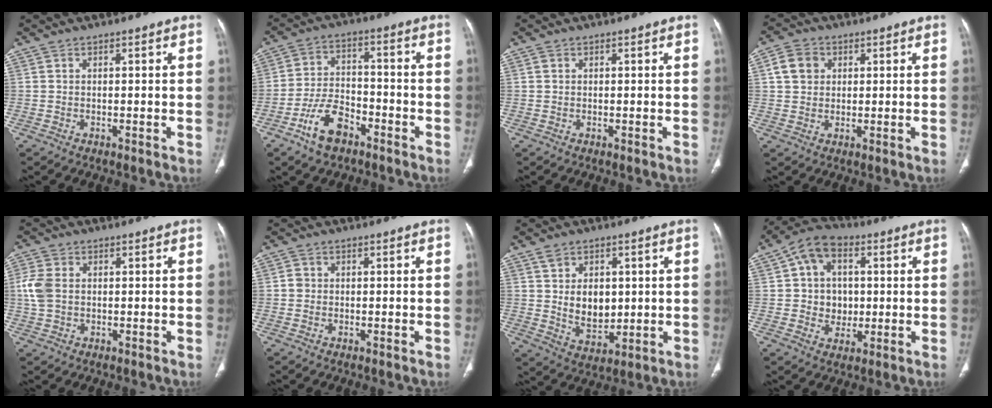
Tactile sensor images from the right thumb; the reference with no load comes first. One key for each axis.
{"total": 9.4, "fx": -5.6, "fy": 5.2, "fz": 5.5, "tx": -0.096, "ty": 0.035, "tz": -0.104}
{"total": 0.5, "fx": 0.2, "fy": 0.4, "fz": 0.2, "tx": 0.001, "ty": 0.002, "tz": 0.004}
{"total": 5.4, "fx": 1.5, "fy": 4.5, "fz": 2.6, "tx": -0.029, "ty": 0.002, "tz": 0.026}
{"total": 5.2, "fx": 0.3, "fy": 3.8, "fz": 3.5, "tx": -0.092, "ty": 0.007, "tz": 0.005}
{"total": 1.2, "fx": -0.1, "fy": 1.1, "fz": 0.3, "tx": -0.001, "ty": 0.003, "tz": 0.000}
{"total": 8.7, "fx": 1.1, "fy": 6.1, "fz": 6.0, "tx": -0.065, "ty": -0.015, "tz": 0.033}
{"total": 10.7, "fx": 1.7, "fy": 8.8, "fz": 6.0, "tx": -0.066, "ty": 0.007, "tz": 0.020}